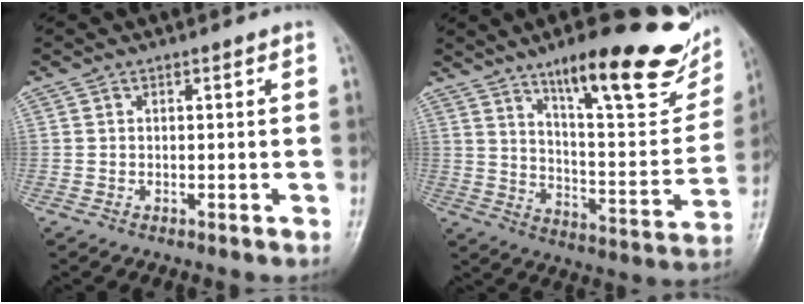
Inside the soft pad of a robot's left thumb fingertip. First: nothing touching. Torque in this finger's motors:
{"motor_torque": [1.71, 1.56, 1.42, -1.35, 0.12]}